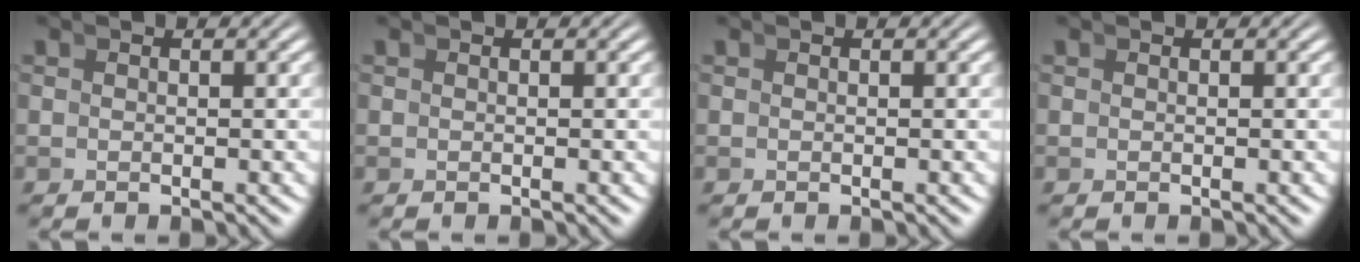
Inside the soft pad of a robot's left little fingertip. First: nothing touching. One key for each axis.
{"total": 0.0}
{"total": 0.0}
{"total": 0.0}